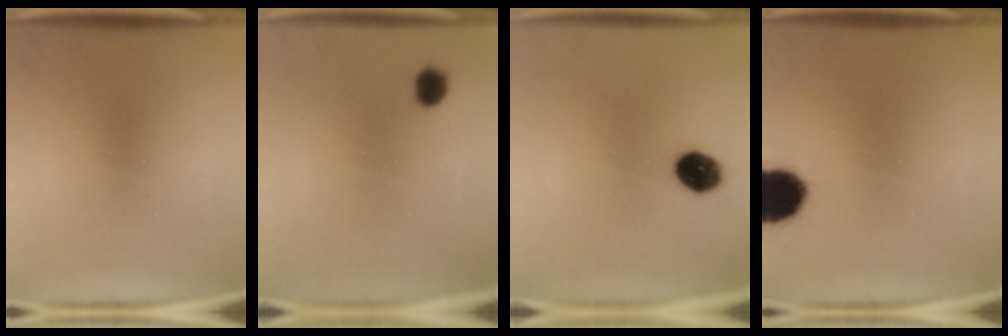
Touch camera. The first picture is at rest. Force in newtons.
{"total": 2.7}
{"total": 7.7}
{"total": 12.0}